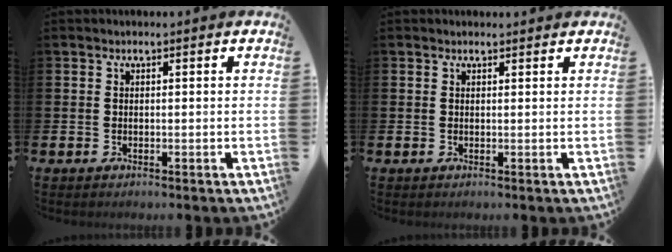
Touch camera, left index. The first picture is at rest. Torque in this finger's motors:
{"motor_torque": [0.90, -1.24, 0.33, 0.04]}